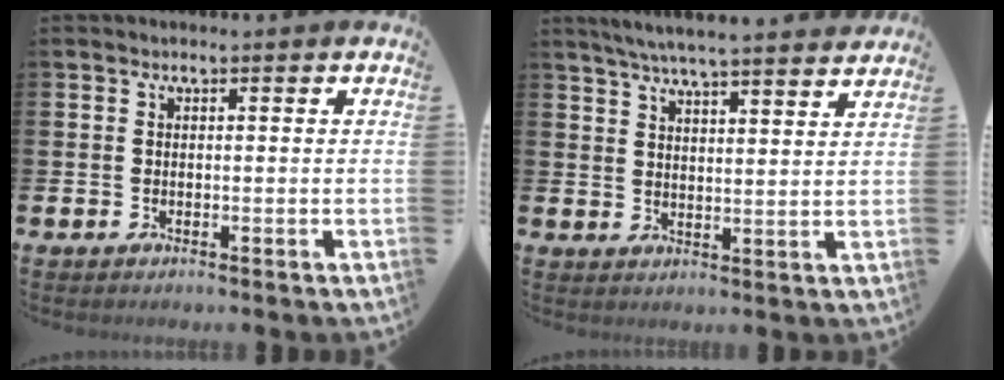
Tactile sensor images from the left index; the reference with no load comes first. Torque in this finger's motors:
{"motor_torque": [1.01, -1.12, 0.69, 0.07]}